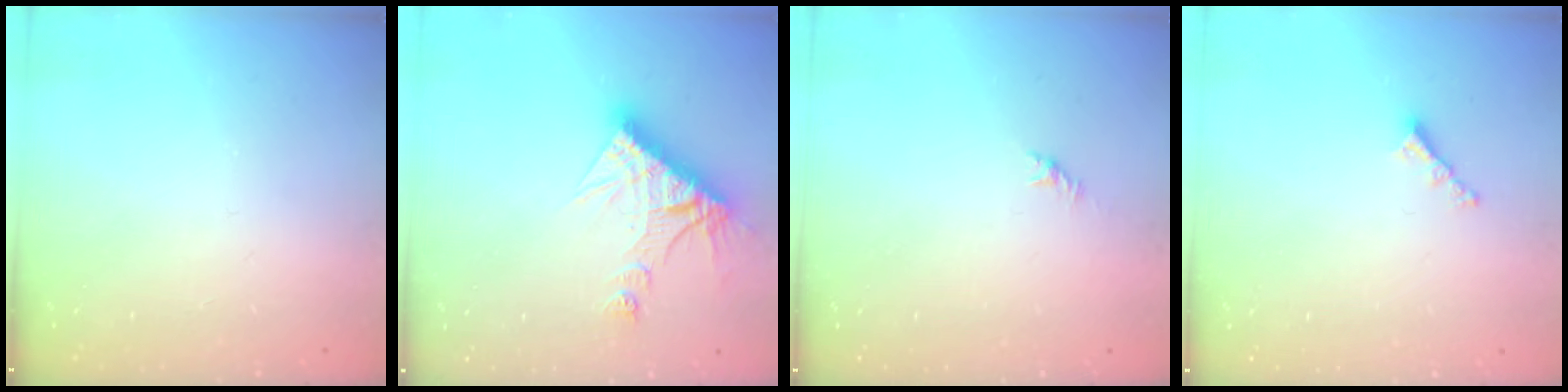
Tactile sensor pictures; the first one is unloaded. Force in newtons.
{"total": 13.5, "press": 13.5, "slide": 1.1}
{"total": 0.0}
{"total": 2.9, "press": 2.9, "slide": 0.5}